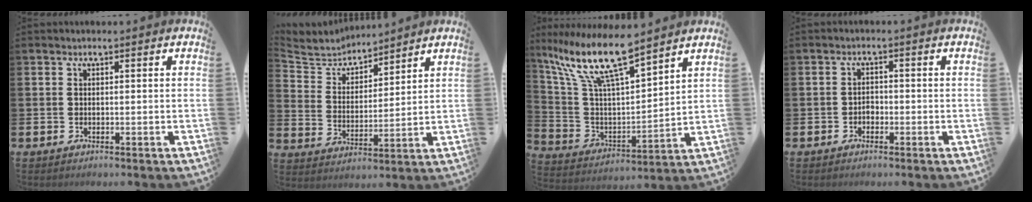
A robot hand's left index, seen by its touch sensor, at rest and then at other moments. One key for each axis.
{"total": 5.4, "fx": 5.2, "fy": 1.2, "fz": 0.0, "tx": -0.036, "ty": -0.037, "tz": 0.091}
{"total": 13.0, "fx": 9.2, "fy": 3.0, "fz": 8.7, "tx": -0.212, "ty": -0.057, "tz": 0.158}
{"total": 1.3, "fx": -0.7, "fy": 1.0, "fz": 0.4, "tx": -0.009, "ty": 0.002, "tz": -0.017}